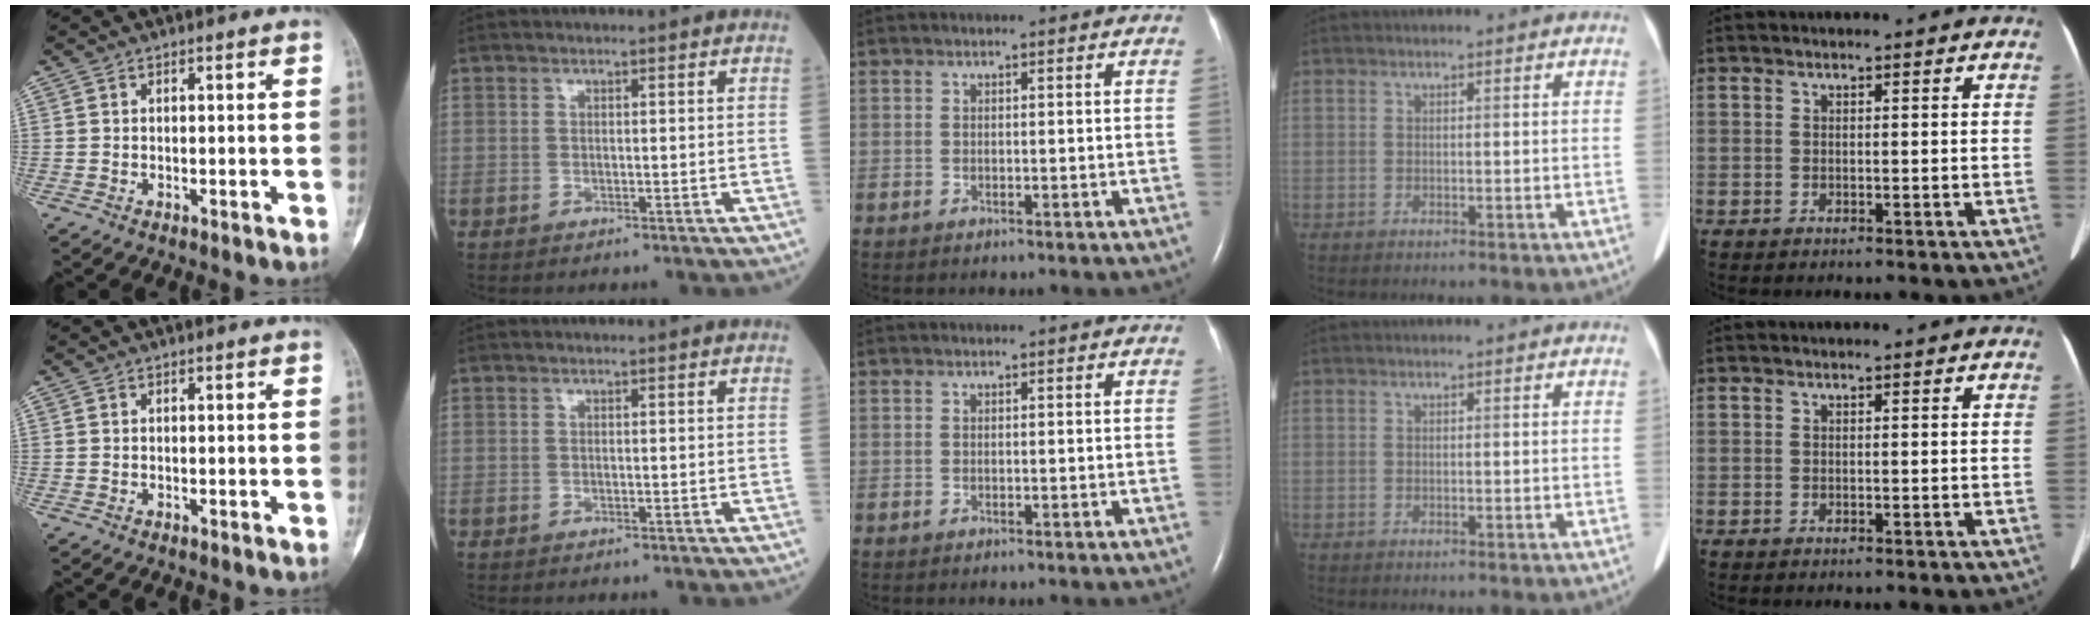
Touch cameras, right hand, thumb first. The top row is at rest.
{}